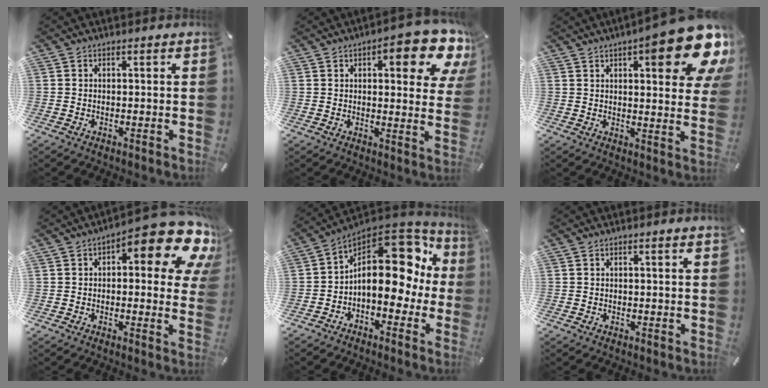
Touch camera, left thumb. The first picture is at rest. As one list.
[{"total": 14.0, "force": [7.5, 4.6, 10.9], "torque": [-0.136, -0.046, 0.117]}, {"total": 18.8, "force": [9.9, 4.8, 15.3], "torque": [-0.203, -0.065, 0.151]}, {"total": 16.5, "force": [8.0, 5.9, 13.2], "torque": [-0.168, -0.063, 0.128]}, {"total": 19.5, "force": [3.1, 11.8, 15.2], "torque": [-0.221, -0.027, 0.056]}, {"total": 1.2, "force": [0.6, 0.0, 1.1], "torque": [-0.020, -0.001, 0.009]}]